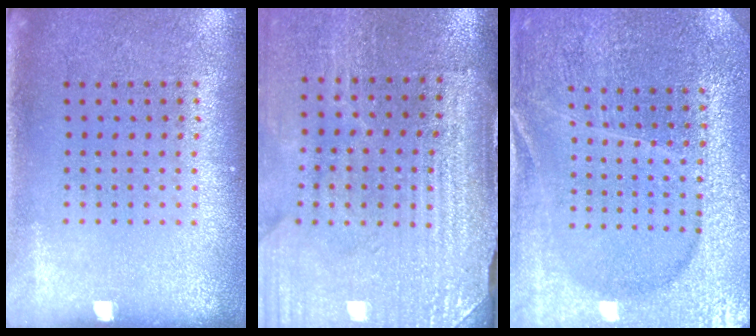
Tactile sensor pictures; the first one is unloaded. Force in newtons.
{"total": 3.3, "press": 3.2, "slide": 0.9}
{"total": 4.2, "press": 4.0, "slide": 1.2}